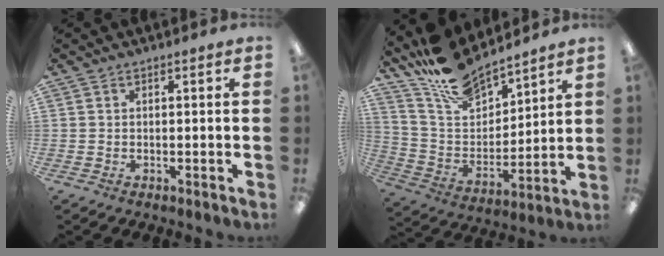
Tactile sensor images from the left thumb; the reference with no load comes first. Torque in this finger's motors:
{"motor_torque": [0.00, 0.10, 0.69, -2.08, 0.16]}